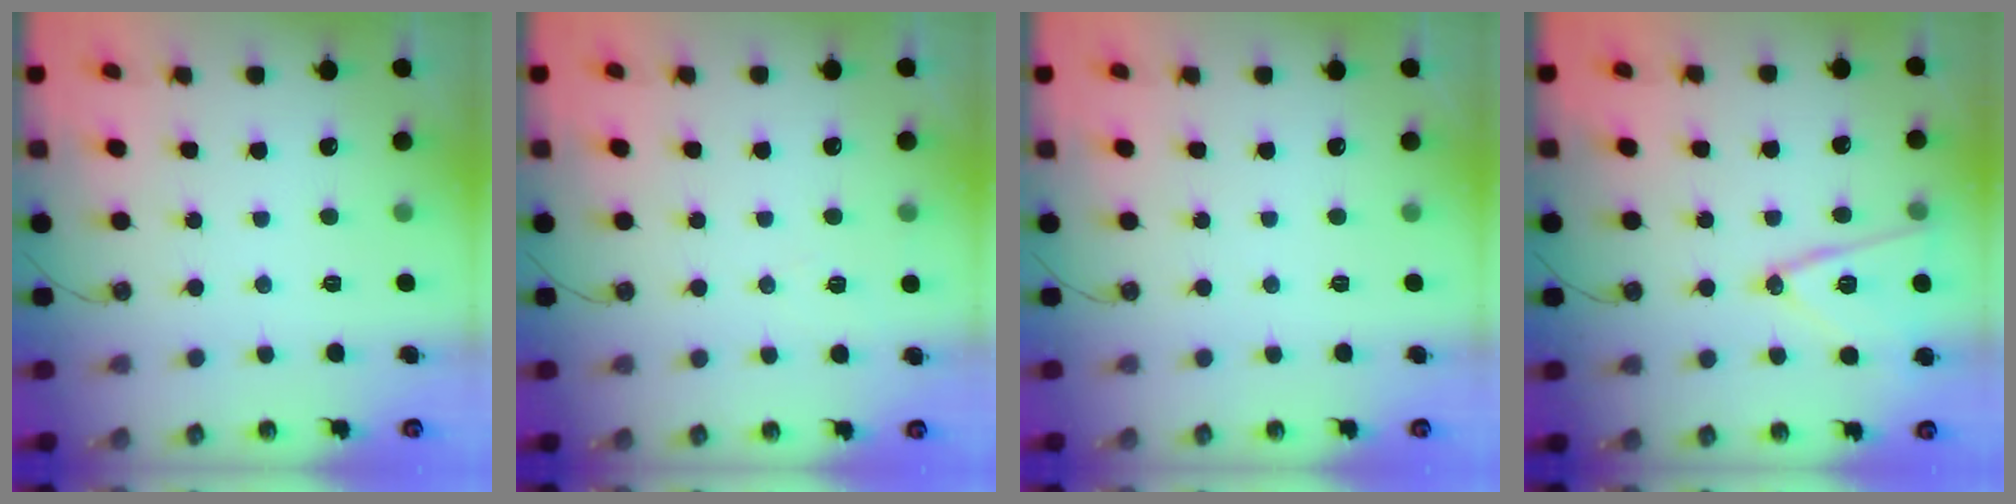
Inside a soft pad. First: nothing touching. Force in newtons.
{"total": 5.8, "press": 4.8, "slide": 3.3}
{"total": 0.0}
{"total": 13.3, "press": 13.1, "slide": 2.6}